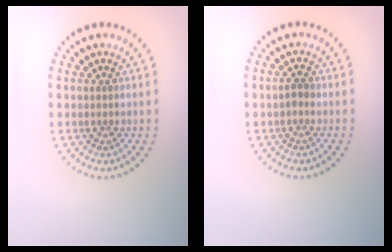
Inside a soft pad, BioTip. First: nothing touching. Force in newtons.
{"total": 0.9, "press": 0.9, "slide": 0.2}